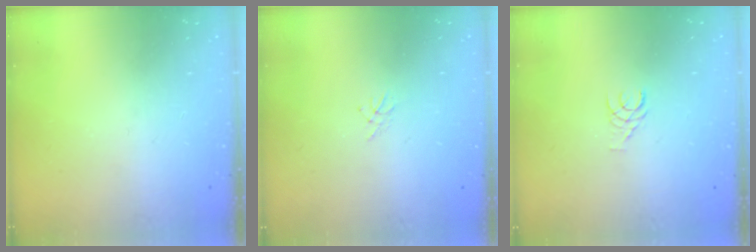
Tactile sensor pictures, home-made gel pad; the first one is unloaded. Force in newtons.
{"total": 1.5, "press": 1.4, "slide": 0.4}
{"total": 3.6, "press": 3.6, "slide": 0.4}